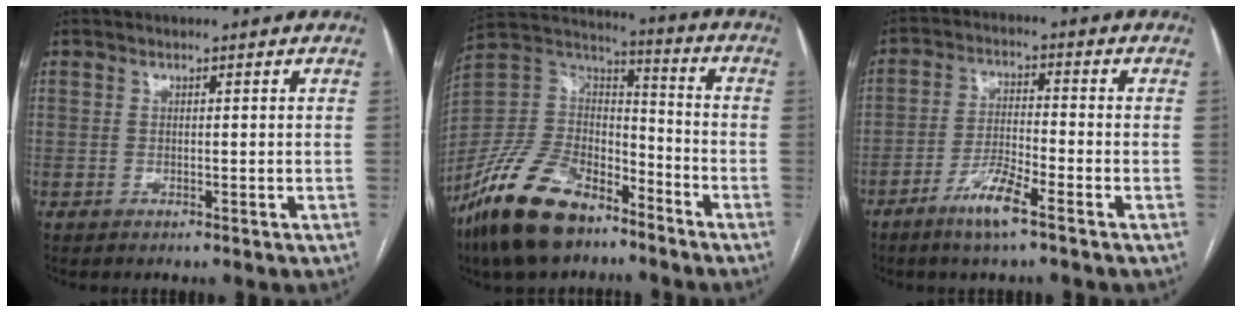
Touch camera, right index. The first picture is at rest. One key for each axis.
{"total": 19.1, "fx": -13.2, "fy": 8.4, "fz": 11.0, "tx": -0.240, "ty": 0.008, "tz": -0.248}
{"total": 6.8, "fx": -4.4, "fy": 0.5, "fz": 5.2, "tx": -0.104, "ty": -0.008, "tz": -0.086}